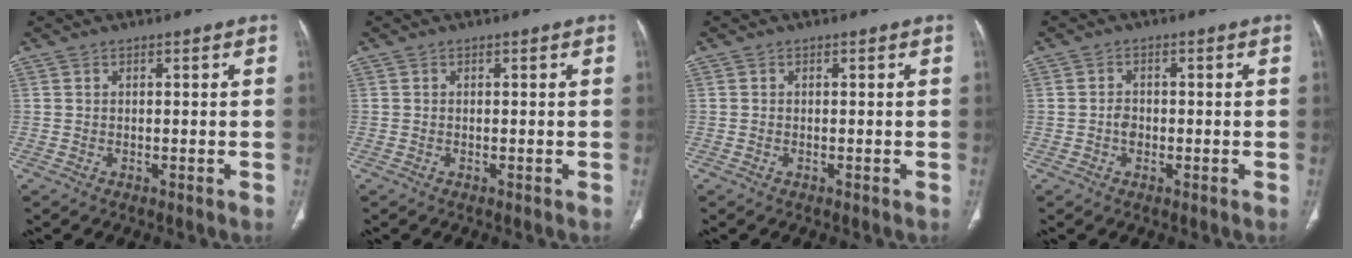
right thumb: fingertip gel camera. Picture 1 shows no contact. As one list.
[{"total": 0.0}, {"total": 0.0}, {"total": 2.1, "force": [-0.5, 1.6, 1.3], "torque": [-0.016, 0.008, -0.012]}]